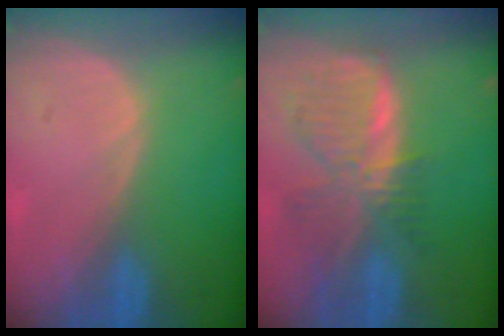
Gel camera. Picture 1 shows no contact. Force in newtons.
{"total": 8.4, "press": 7.4, "slide": 4.1}